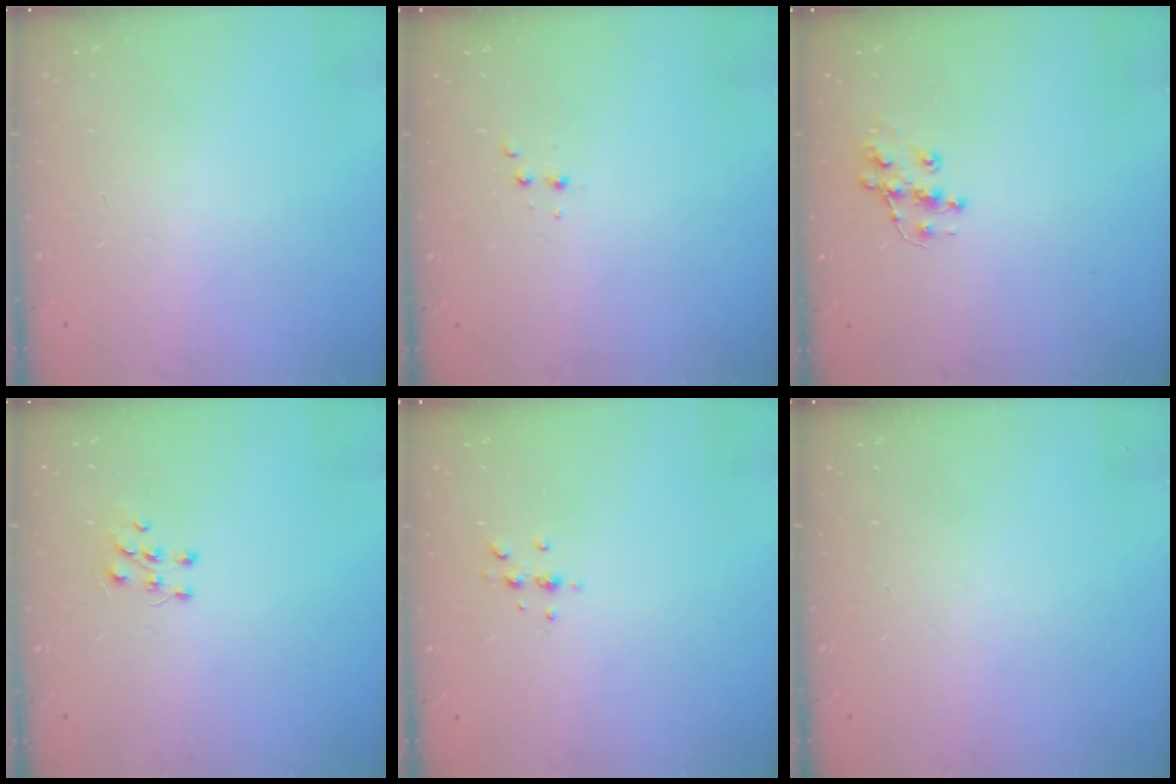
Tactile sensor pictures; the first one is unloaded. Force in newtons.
{"total": 2.5, "press": 2.4, "slide": 0.5}
{"total": 8.8, "press": 8.8, "slide": 0.6}
{"total": 5.6, "press": 5.5, "slide": 1.0}
{"total": 3.7, "press": 3.3, "slide": 1.6}
{"total": 0.0}